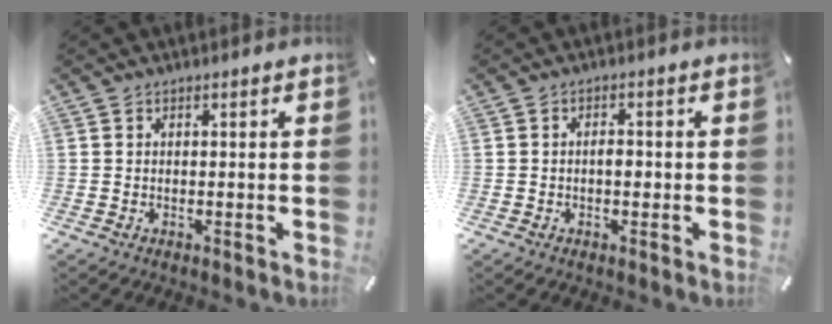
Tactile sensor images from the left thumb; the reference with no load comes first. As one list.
[{"total": 2.2, "force": [-0.4, 1.1, 1.8], "torque": [-0.034, 0.005, -0.009]}]